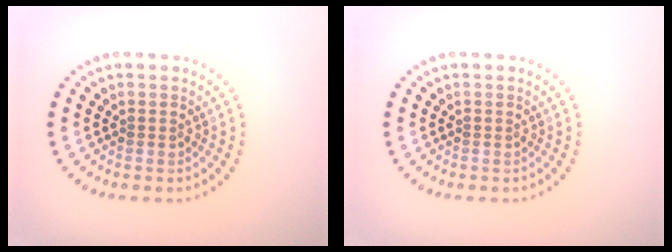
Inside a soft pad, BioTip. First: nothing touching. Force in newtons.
{"total": 0.0}